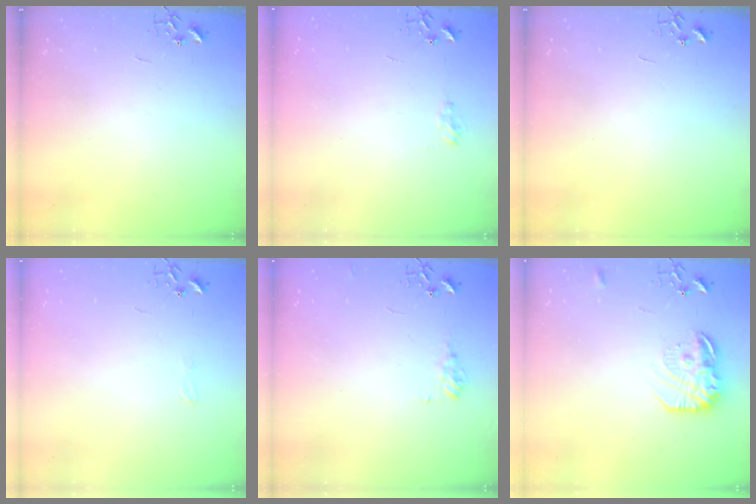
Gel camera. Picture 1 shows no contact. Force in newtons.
{"total": 7.6, "press": 7.6, "slide": 0.9}
{"total": 0.0}
{"total": 4.8, "press": 4.8, "slide": 0.6}
{"total": 7.7, "press": 7.6, "slide": 1.0}
{"total": 17.0, "press": 16.9, "slide": 1.4}